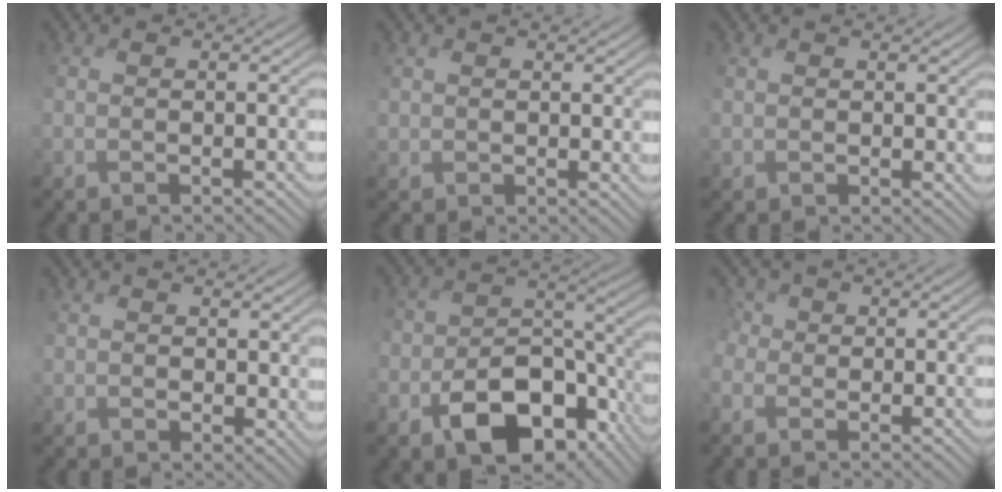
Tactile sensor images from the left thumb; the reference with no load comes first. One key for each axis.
{"total": 1.2, "fx": 0.9, "fy": 0.6, "fz": -0.5, "tx": 0.000, "ty": 0.001, "tz": 0.009}
{"total": 1.0, "fx": 0.8, "fy": 0.3, "fz": -0.5, "tx": 0.001, "ty": 0.000, "tz": 0.012}
{"total": 1.8, "fx": 1.3, "fy": 1.2, "fz": 0.4, "tx": -0.026, "ty": -0.004, "tz": 0.020}
{"total": 11.7, "fx": -6.2, "fy": 6.9, "fz": 7.0, "tx": -0.123, "ty": -0.024, "tz": -0.103}
{"total": 4.1, "fx": -0.6, "fy": 3.8, "fz": 1.3, "tx": -0.057, "ty": 0.011, "tz": -0.036}